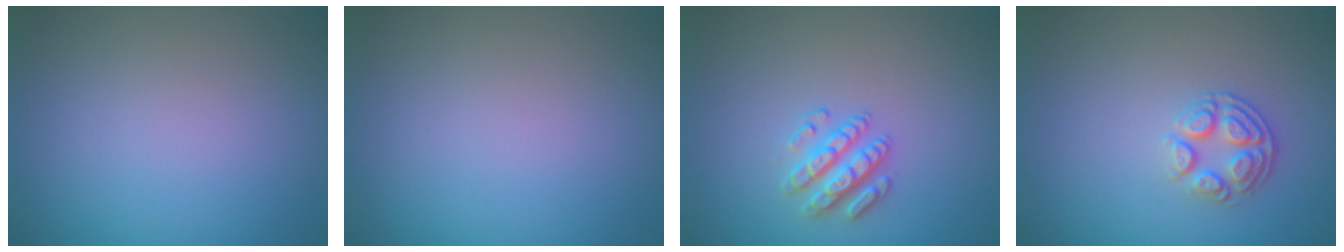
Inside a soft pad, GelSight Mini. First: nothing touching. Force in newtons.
{"total": 0.0}
{"total": 2.6, "press": 2.5, "slide": 0.7}
{"total": 2.8, "press": 2.6, "slide": 1.2}